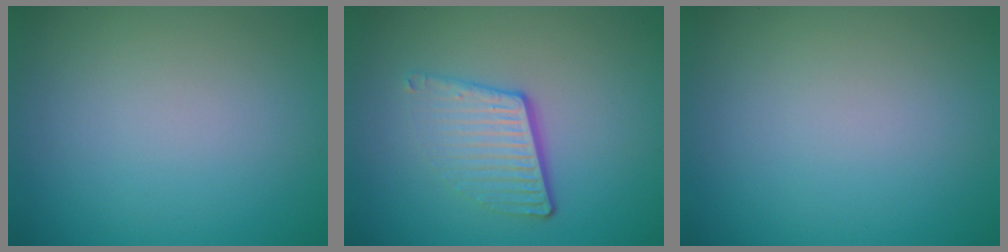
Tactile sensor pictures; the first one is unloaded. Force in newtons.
{"total": 4.1, "press": 2.5, "slide": 3.2}
{"total": 0.0}